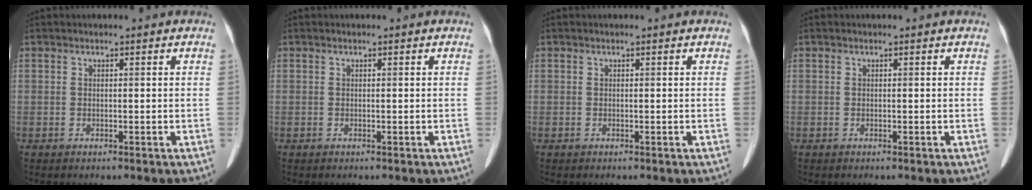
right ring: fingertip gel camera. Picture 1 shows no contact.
{"total": 0.0}
{"total": 0.0}
{"total": 0.0}